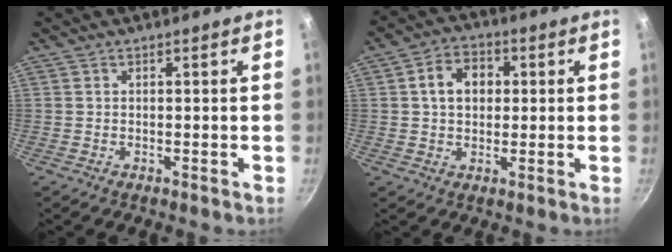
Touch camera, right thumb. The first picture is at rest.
{"total": 7.5, "force": [1.2, 5.8, 4.7], "torque": [-0.054, 0.012, 0.012]}